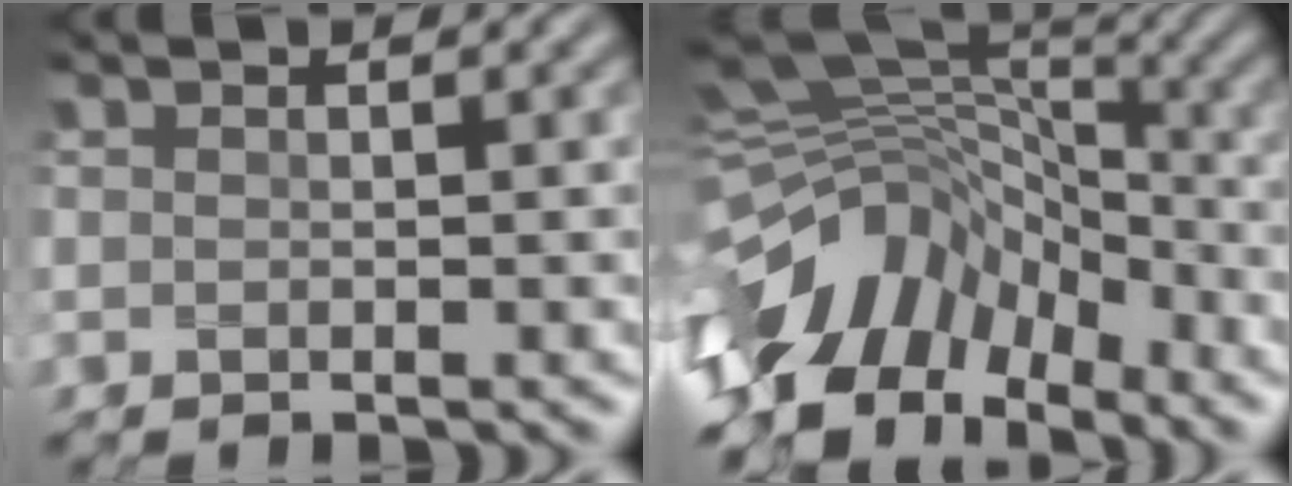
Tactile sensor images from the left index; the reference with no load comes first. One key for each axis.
{"total": 11.9, "fx": -6.6, "fy": 6.8, "fz": 7.1, "tx": -0.150, "ty": 0.023, "tz": -0.130}